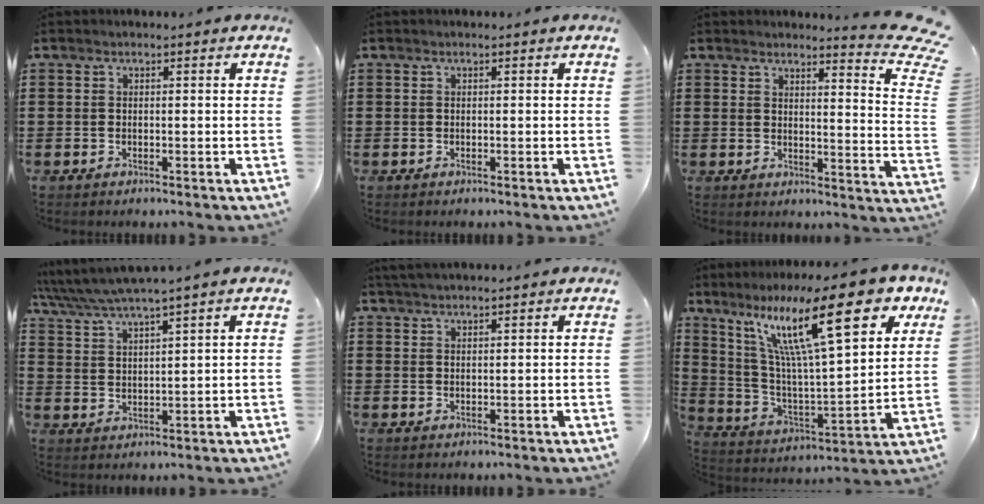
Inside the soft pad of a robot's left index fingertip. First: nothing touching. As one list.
[{"total": 0.0}, {"total": 5.2, "force": [4.3, -0.3, 3.0], "torque": [-0.046, -0.037, 0.065]}, {"total": 3.8, "force": [3.3, -0.4, 1.7], "torque": [-0.046, -0.017, 0.056]}, {"total": 1.5, "force": [1.4, -0.1, 0.4], "torque": [-0.011, 0.000, 0.028]}, {"total": 20.4, "force": [11.4, 4.4, 16.3], "torque": [-0.306, -0.034, 0.183]}]